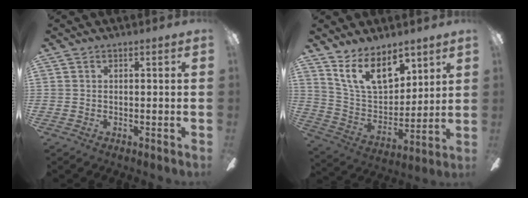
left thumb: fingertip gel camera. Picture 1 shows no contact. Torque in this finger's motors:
{"motor_torque": [0.41, 0.08, -0.24, -0.02, 0.31]}